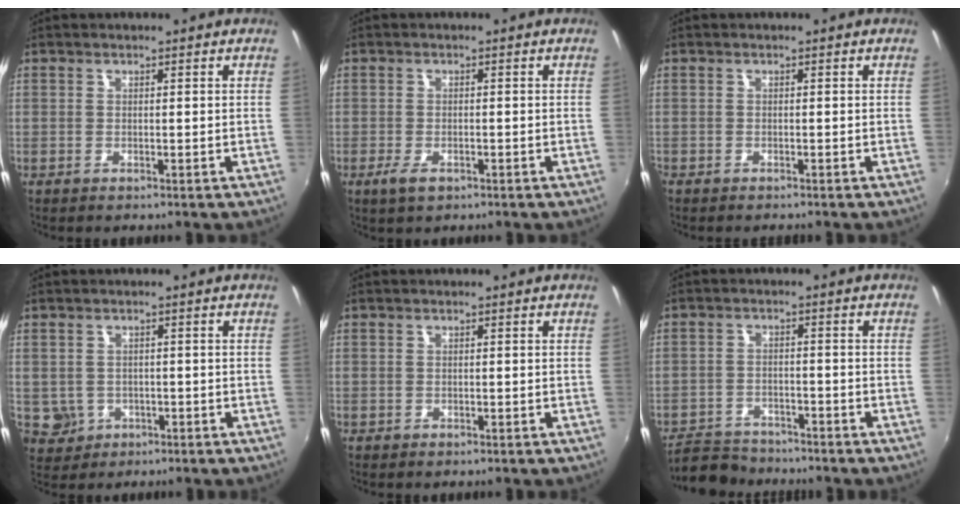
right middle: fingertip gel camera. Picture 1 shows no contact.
{"total": 3.7, "force": [-1.9, 1.9, 2.4], "torque": [-0.053, -0.007, -0.034]}
{"total": 1.4, "force": [-1.2, 0.7, 0.4], "torque": [-0.012, -0.004, -0.017]}
{"total": 6.1, "force": [-1.0, 5.7, 1.8], "torque": [-0.051, 0.003, 0.000]}
{"total": 1.0, "force": [-0.2, 0.9, 0.4], "torque": [-0.004, -0.003, -0.005]}
{"total": 8.8, "force": [-7.9, 3.4, 2.1], "torque": [-0.070, -0.003, -0.133]}